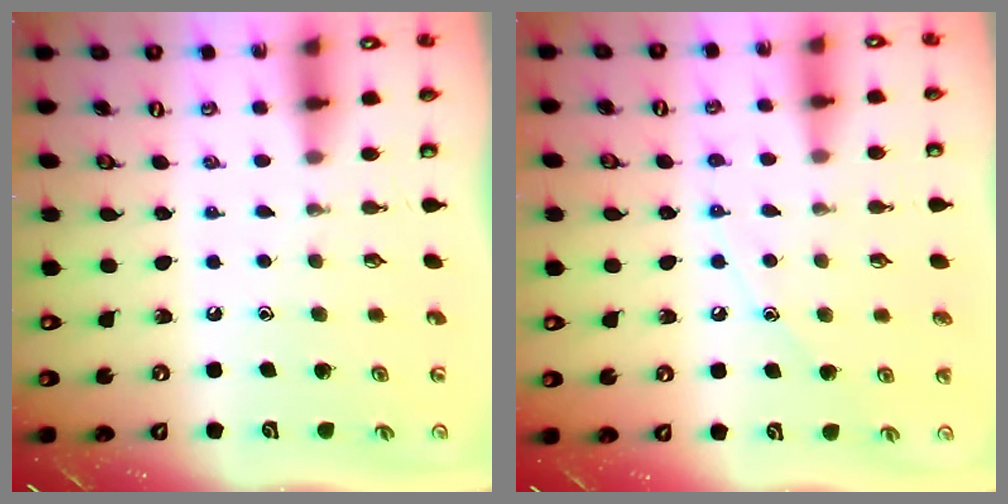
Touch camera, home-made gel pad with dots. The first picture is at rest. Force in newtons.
{"total": 7.1, "press": 7.1, "slide": 0.2}